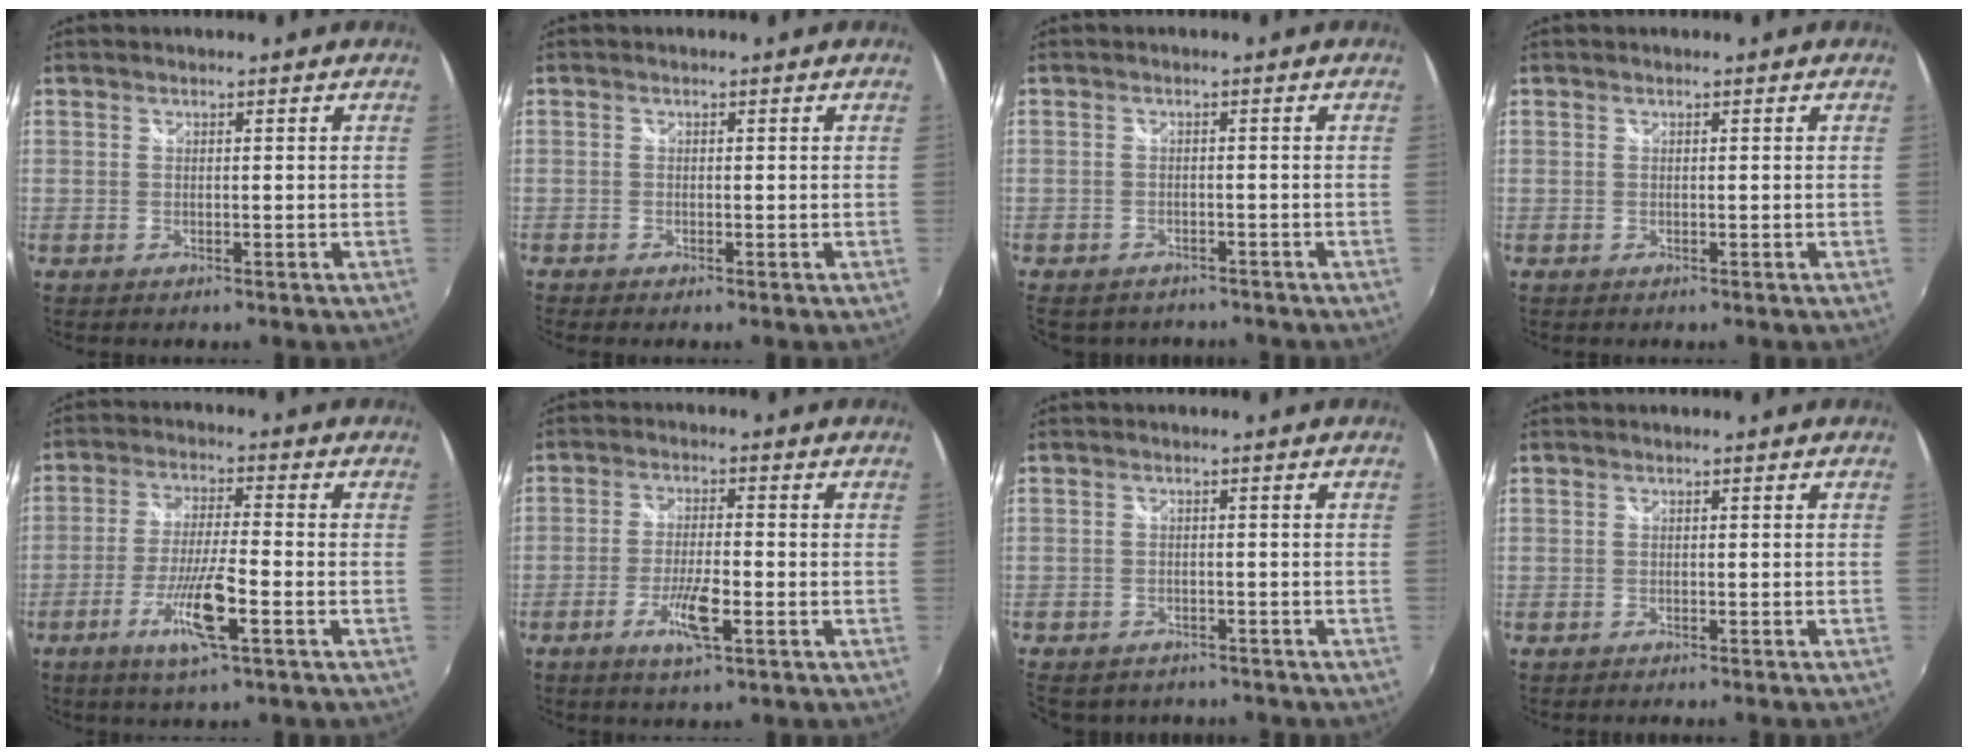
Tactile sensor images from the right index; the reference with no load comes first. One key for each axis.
{"total": 0.7, "fx": -0.7, "fy": 0.1, "fz": 0.1, "tx": -0.005, "ty": -0.006, "tz": -0.015}
{"total": 5.1, "fx": -4.3, "fy": 2.5, "fz": 1.1, "tx": -0.033, "ty": -0.015, "tz": -0.062}
{"total": 0.0}
{"total": 9.6, "fx": -4.4, "fy": 0.6, "fz": 8.6, "tx": -0.171, "ty": -0.011, "tz": -0.082}
{"total": 6.7, "fx": -3.0, "fy": 1.1, "fz": 5.8, "tx": -0.121, "ty": -0.008, "tz": -0.057}
{"total": 5.8, "fx": -4.9, "fy": 2.9, "fz": 1.4, "tx": -0.040, "ty": -0.014, "tz": -0.072}
{"total": 1.5, "fx": -1.4, "fy": 0.1, "fz": 0.4, "tx": -0.015, "ty": -0.010, "tz": -0.023}